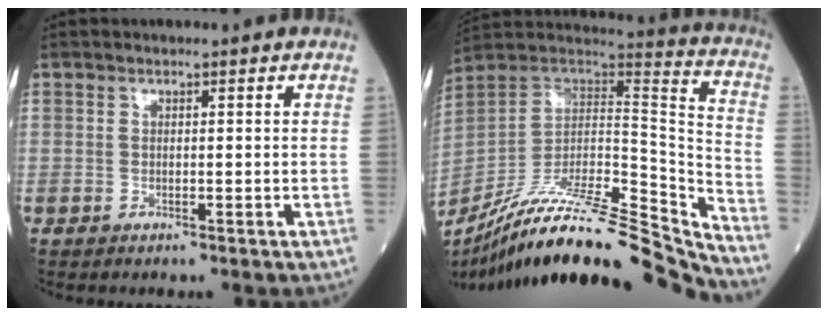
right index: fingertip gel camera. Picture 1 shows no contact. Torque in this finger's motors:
{"motor_torque": [-0.71, -1.42, 0.18, 0.07]}